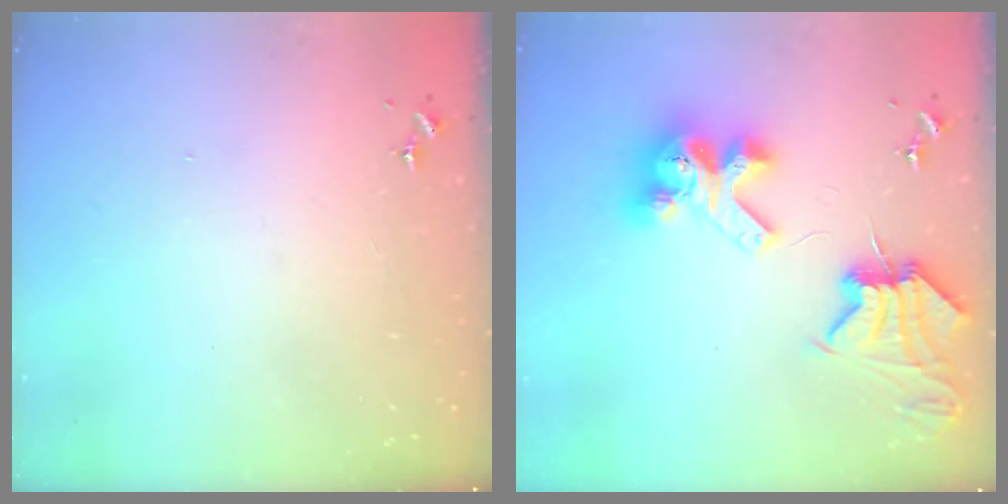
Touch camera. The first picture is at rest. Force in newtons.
{"total": 13.2, "press": 13.1, "slide": 1.7}